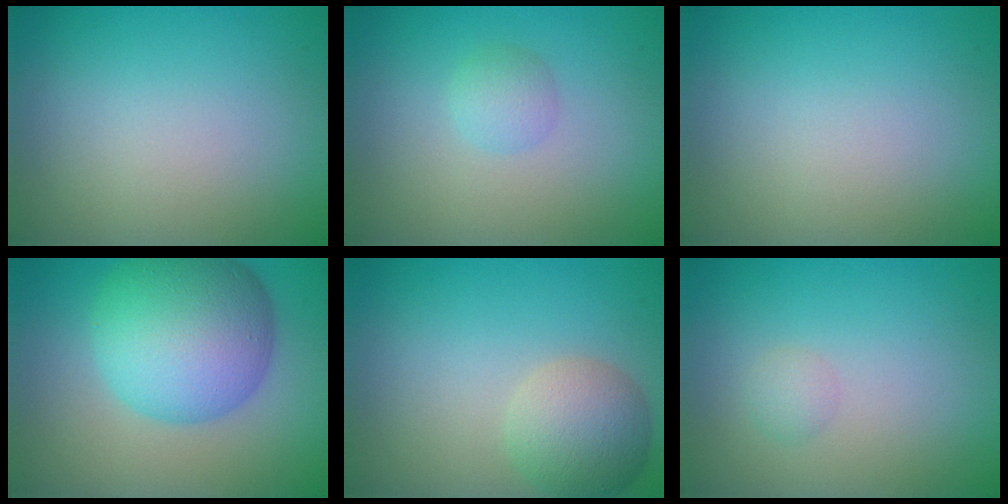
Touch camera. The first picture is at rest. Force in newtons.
{"total": 1.5, "press": 1.5, "slide": 0.1}
{"total": 0.0}
{"total": 10.5, "press": 10.5, "slide": 0.2}
{"total": 4.5, "press": 4.5, "slide": 0.1}
{"total": 1.0, "press": 1.0, "slide": 0.0}